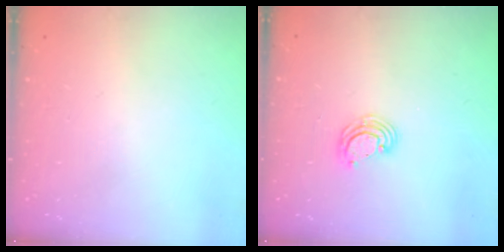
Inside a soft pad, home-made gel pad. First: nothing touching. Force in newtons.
{"total": 4.8, "press": 4.8, "slide": 0.2}